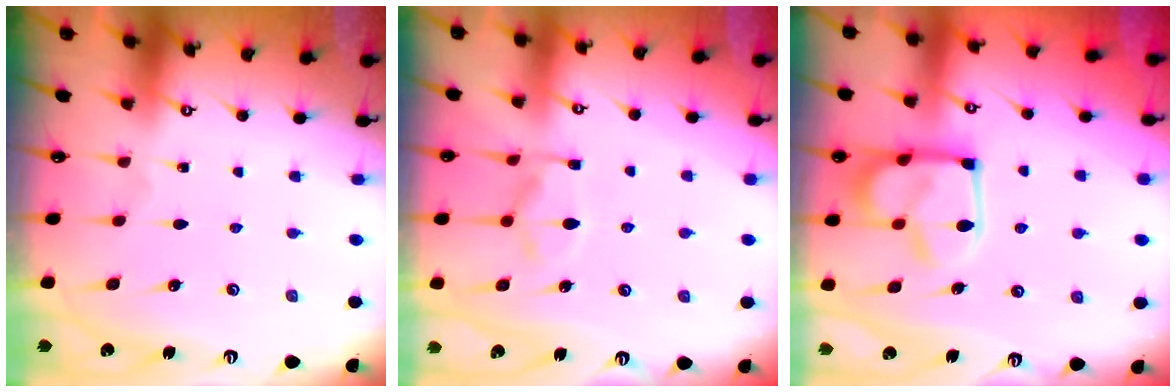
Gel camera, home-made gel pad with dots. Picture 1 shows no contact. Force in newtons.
{"total": 8.3, "press": 8.2, "slide": 1.3}
{"total": 9.4, "press": 9.3, "slide": 1.4}